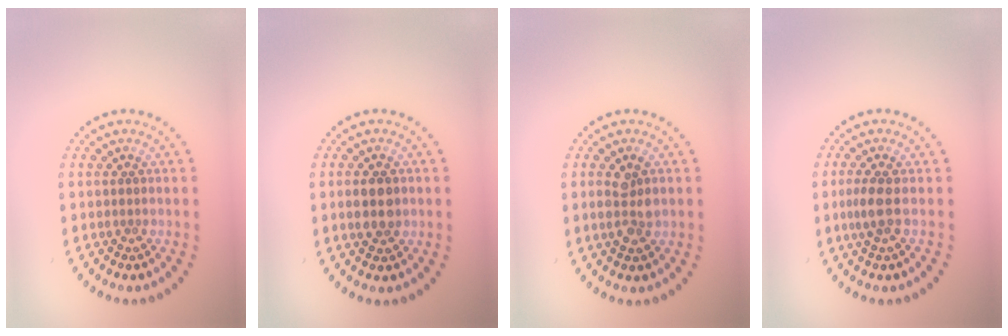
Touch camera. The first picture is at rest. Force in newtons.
{"total": 2.5, "press": 2.4, "slide": 0.2}
{"total": 2.5, "press": 2.5, "slide": 0.5}
{"total": 1.8, "press": 1.5, "slide": 1.1}